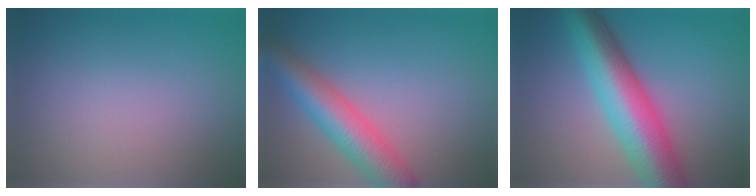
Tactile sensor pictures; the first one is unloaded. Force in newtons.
{"total": 7.1, "press": 7.1, "slide": 0.3}
{"total": 11.2, "press": 11.2, "slide": 0.2}